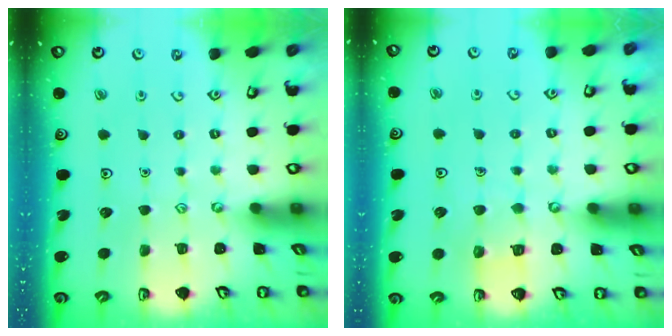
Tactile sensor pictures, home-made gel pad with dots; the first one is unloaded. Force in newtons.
{"total": 5.4, "press": 5.4, "slide": 0.3}